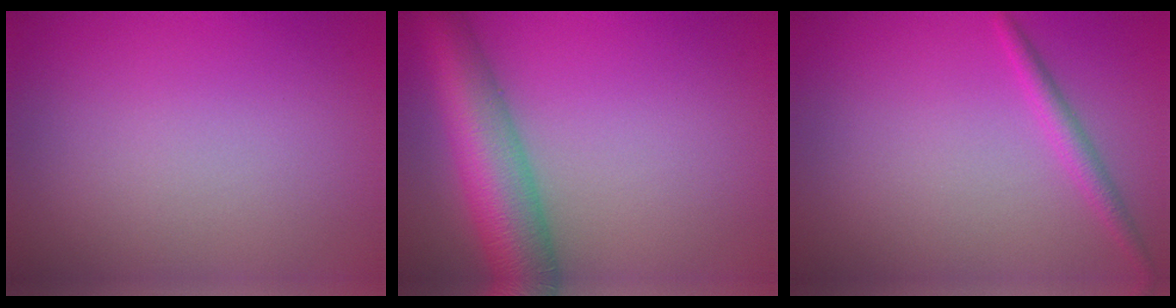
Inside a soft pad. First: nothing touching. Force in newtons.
{"total": 8.8, "press": 8.8, "slide": 0.2}
{"total": 1.7, "press": 1.7, "slide": 0.1}